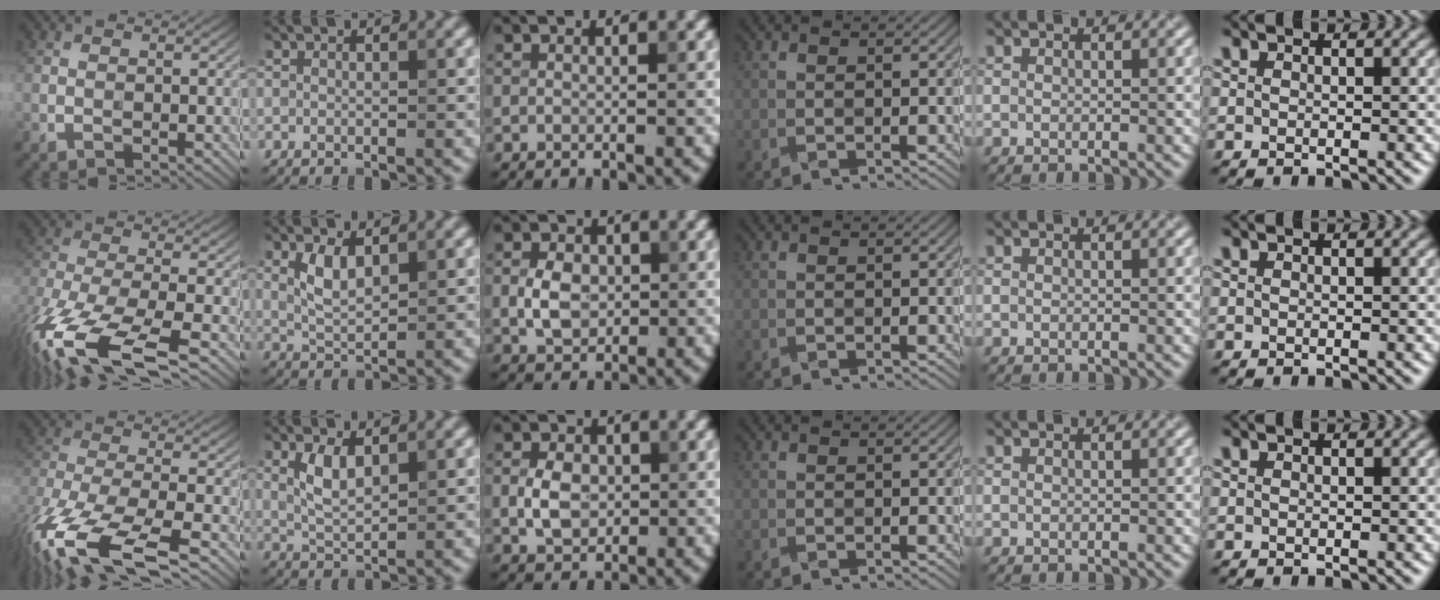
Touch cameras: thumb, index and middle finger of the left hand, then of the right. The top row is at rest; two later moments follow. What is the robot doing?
{"motion": "wrap", "object": "crepe paper"}